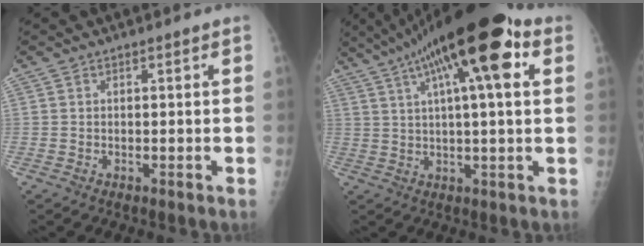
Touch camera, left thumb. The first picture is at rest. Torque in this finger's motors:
{"motor_torque": [1.34, 0.55, 2.06, -0.71, 0.43]}